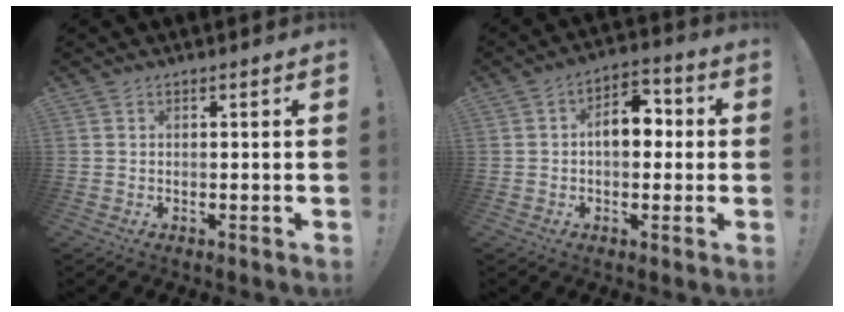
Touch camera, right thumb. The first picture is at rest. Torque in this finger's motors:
{"motor_torque": [0.80, 0.87, 1.10, -0.13, 0.00]}